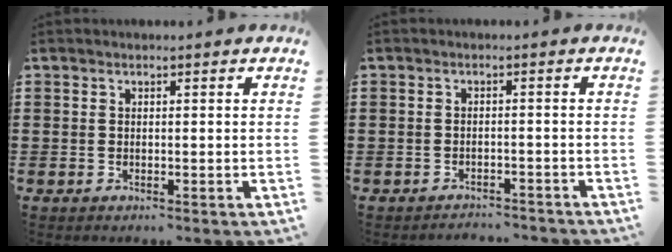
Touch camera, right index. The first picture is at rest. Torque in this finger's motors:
{"motor_torque": [0.73, 1.41, -1.05, -0.16]}